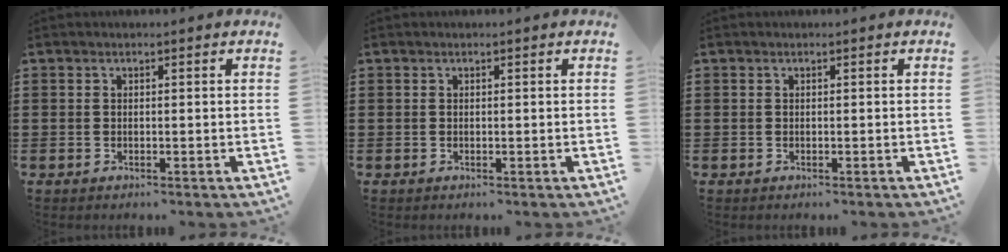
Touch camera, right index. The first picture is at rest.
{"total": 0.0}
{"total": 0.0}